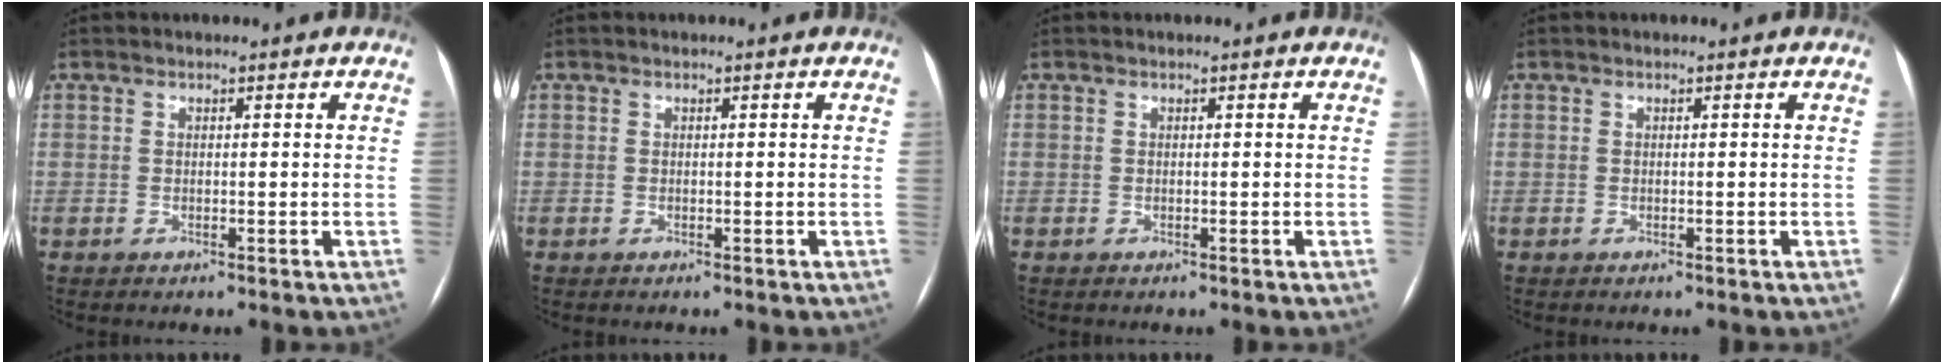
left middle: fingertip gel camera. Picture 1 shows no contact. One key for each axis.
{"total": 0.0}
{"total": 0.0}
{"total": 0.0}